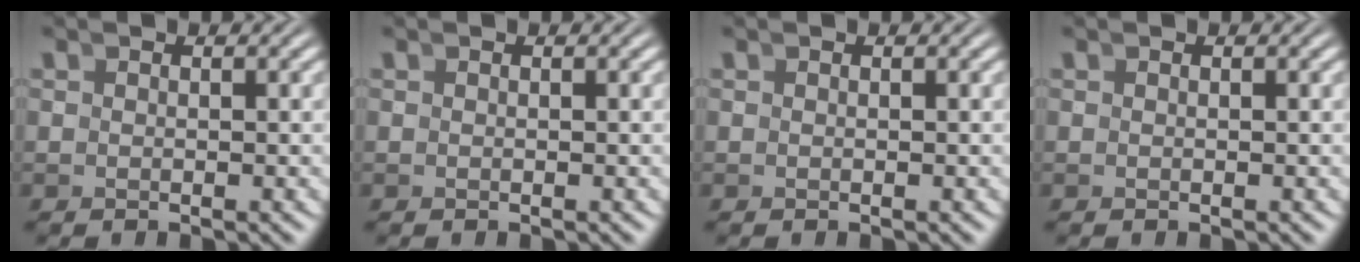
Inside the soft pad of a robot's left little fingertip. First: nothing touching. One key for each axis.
{"total": 0.0}
{"total": 0.0}
{"total": 0.0}